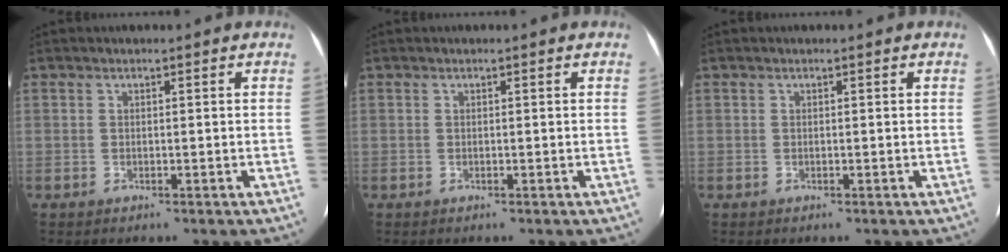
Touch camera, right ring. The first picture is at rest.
{"total": 0.0}
{"total": 0.0}